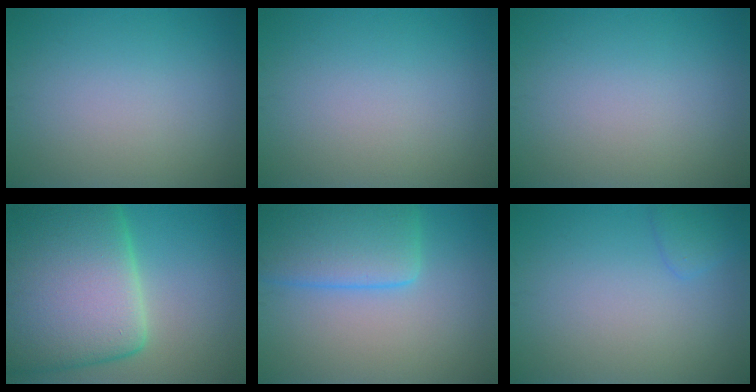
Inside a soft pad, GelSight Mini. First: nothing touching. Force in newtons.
{"total": 0.0}
{"total": 0.0}
{"total": 16.2, "press": 16.1, "slide": 1.5}
{"total": 6.7, "press": 6.7, "slide": 0.3}
{"total": 1.5, "press": 1.4, "slide": 0.1}